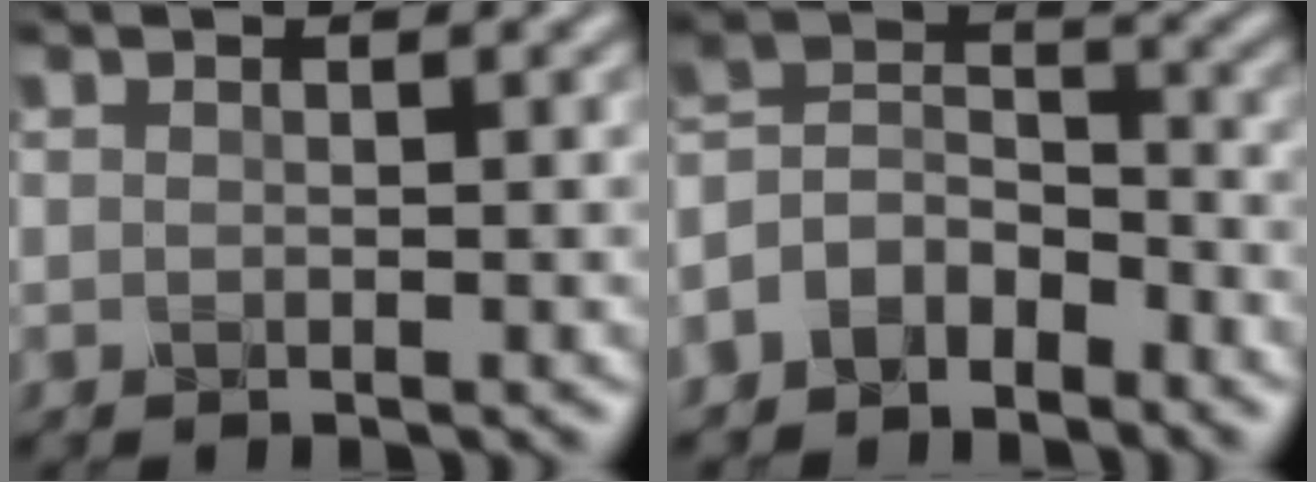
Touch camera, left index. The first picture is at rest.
{"total": 5.3, "force": [-3.6, 3.2, 2.4], "torque": [-0.044, 0.006, -0.082]}